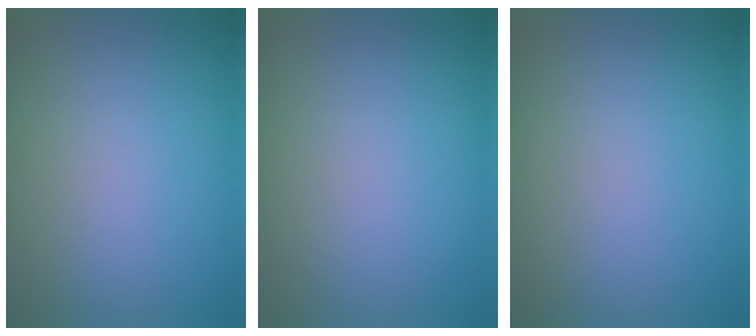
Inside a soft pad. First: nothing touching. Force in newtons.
{"total": 0.0}
{"total": 0.0}